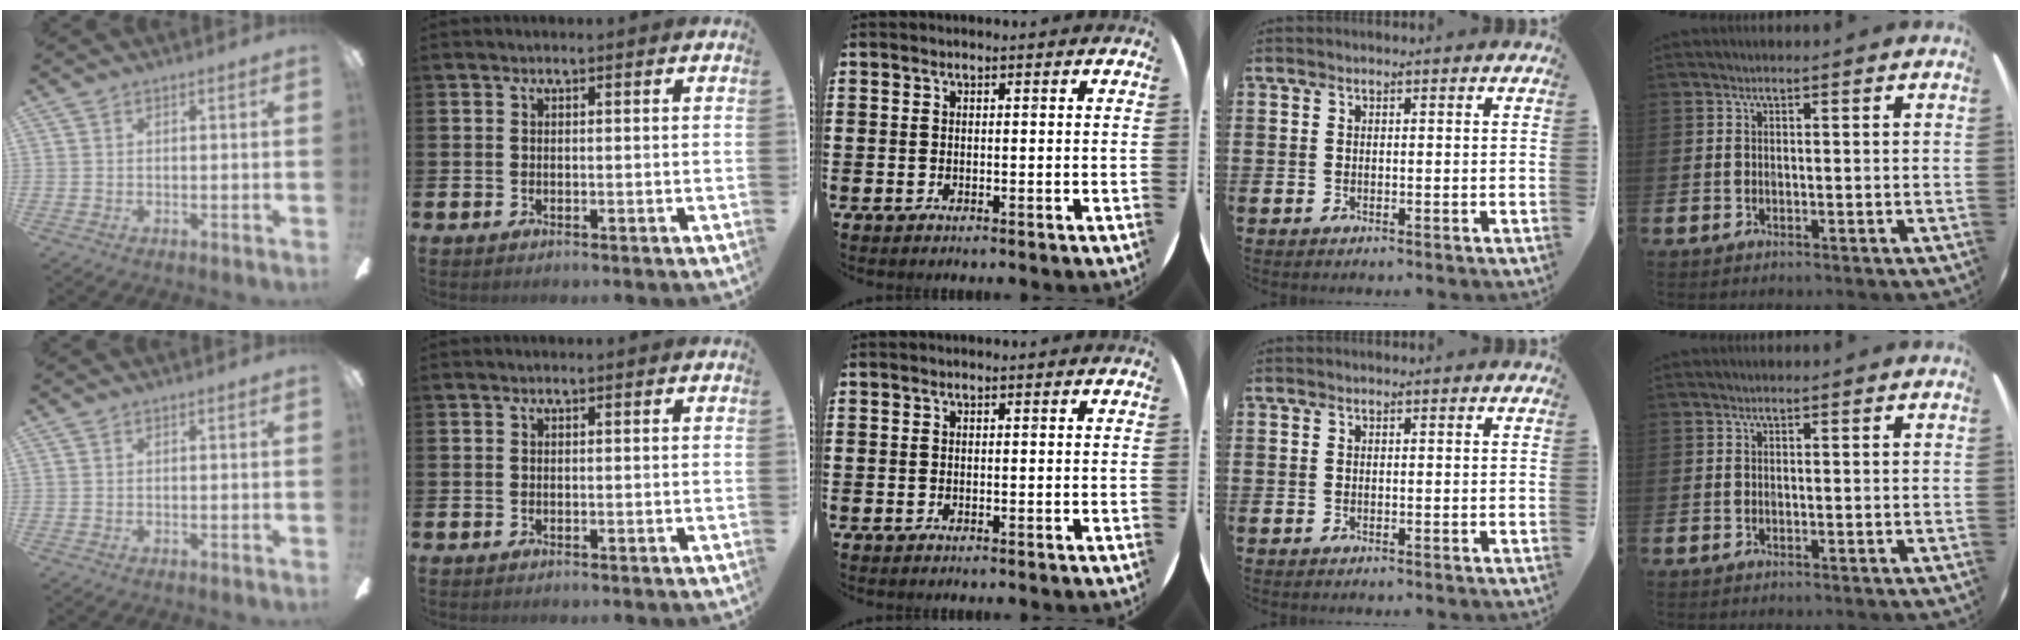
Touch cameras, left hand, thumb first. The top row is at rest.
{}